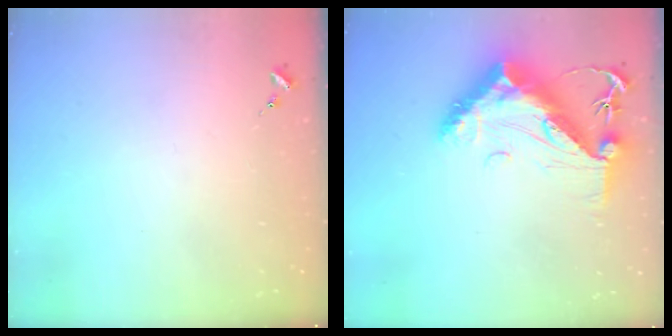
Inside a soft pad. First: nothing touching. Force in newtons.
{"total": 19.4, "press": 19.3, "slide": 1.7}